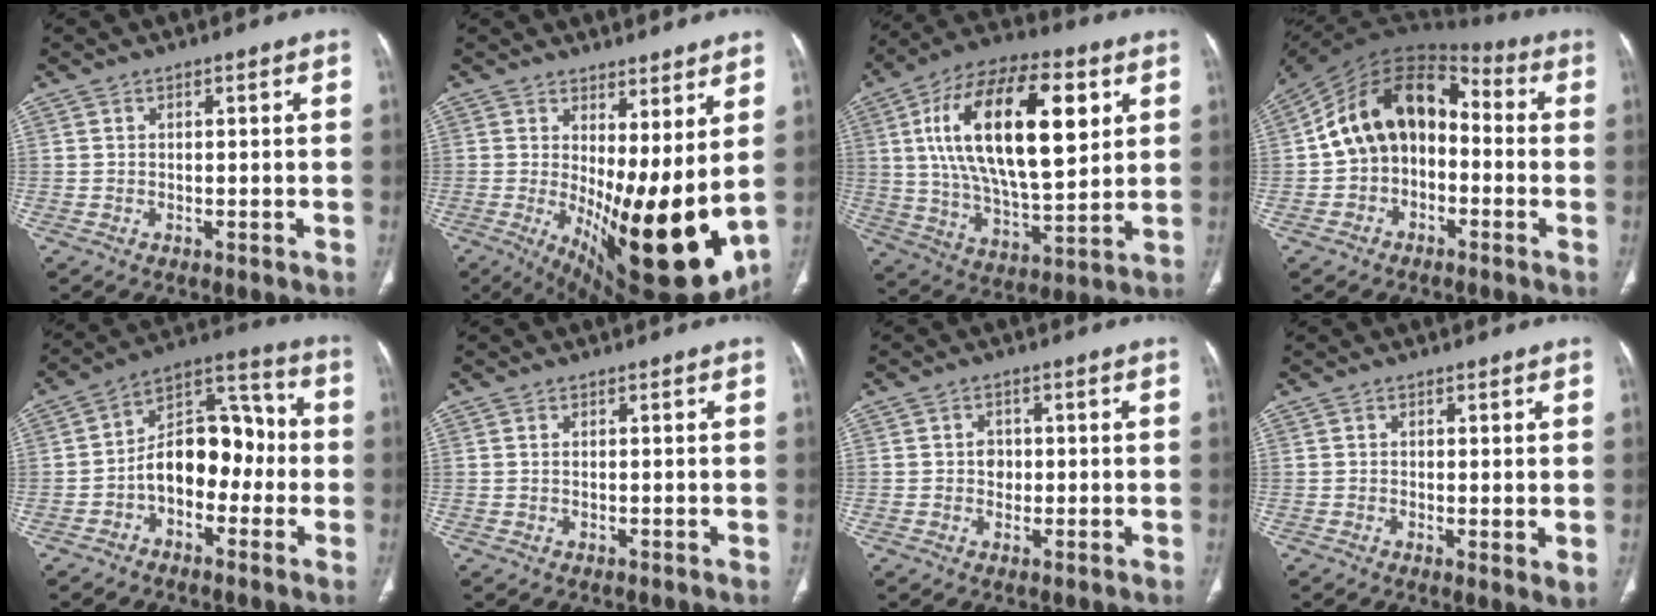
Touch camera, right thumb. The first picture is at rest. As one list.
[{"total": 20.9, "force": [1.3, 7.5, 19.4], "torque": [-0.273, -0.052, 0.043]}, {"total": 26.5, "force": [7.3, 11.6, 22.6], "torque": [-0.386, -0.011, 0.122]}, {"total": 15.7, "force": [-0.9, 11.4, 10.8], "torque": [-0.155, 0.056, -0.030]}, {"total": 13.8, "force": [-2.5, 8.9, 10.2], "torque": [-0.124, 0.053, -0.052]}, {"total": 0.6, "force": [0.2, 0.3, 0.5], "torque": [-0.013, 0.003, 0.005]}, {"total": 2.7, "force": [0.1, 2.3, 1.4], "torque": [-0.006, 0.005, 0.001]}, {"total": 2.9, "force": [0.0, 0.8, 2.7], "torque": [-0.050, -0.014, -0.003]}]